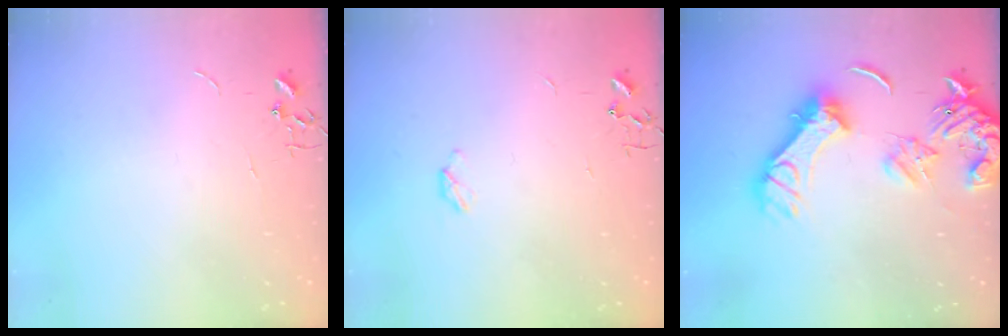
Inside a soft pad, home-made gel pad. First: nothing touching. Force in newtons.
{"total": 2.9, "press": 2.9, "slide": 0.5}
{"total": 18.2, "press": 18.1, "slide": 2.0}